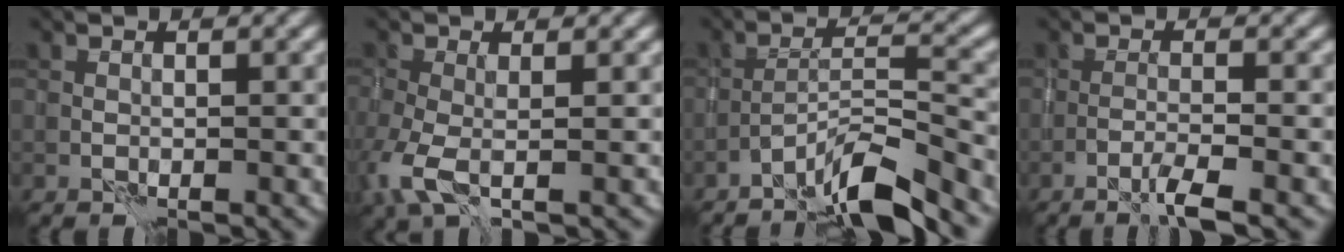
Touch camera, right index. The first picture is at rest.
{"total": 3.9, "force": [-1.3, 1.6, 3.3], "torque": [-0.091, -0.008, -0.029]}
{"total": 6.4, "force": [-5.0, 0.8, 4.0], "torque": [-0.065, 0.008, -0.092]}
{"total": 2.5, "force": [-1.6, 0.1, 1.9], "torque": [-0.033, 0.006, -0.039]}